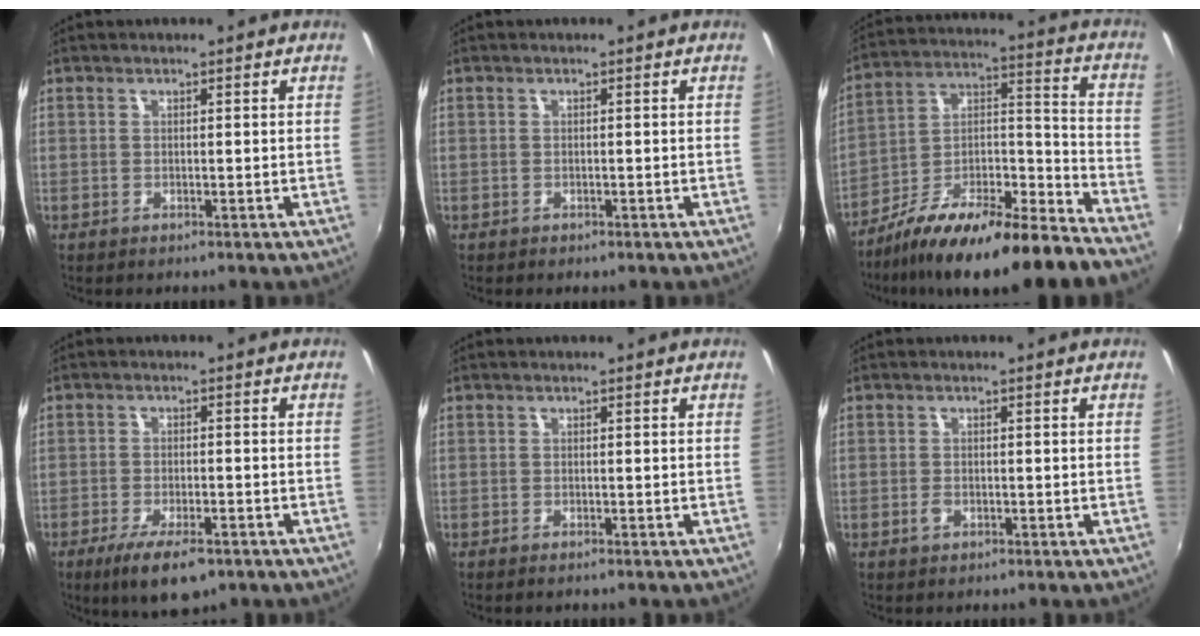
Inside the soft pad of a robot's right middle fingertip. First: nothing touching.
{"total": 0.9, "force": [-0.6, 0.6, 0.2], "torque": [-0.007, -0.004, -0.009]}
{"total": 20.0, "force": [-15.4, 2.5, 12.5], "torque": [-0.208, -0.001, -0.267]}
{"total": 8.7, "force": [-5.7, 2.6, 6.1], "torque": [-0.135, -0.028, -0.092]}
{"total": 0.6, "force": [-0.5, -0.3, 0.2], "torque": [-0.005, -0.003, -0.011]}
{"total": 1.1, "force": [-0.6, 0.6, 0.6], "torque": [-0.013, 0.000, -0.012]}